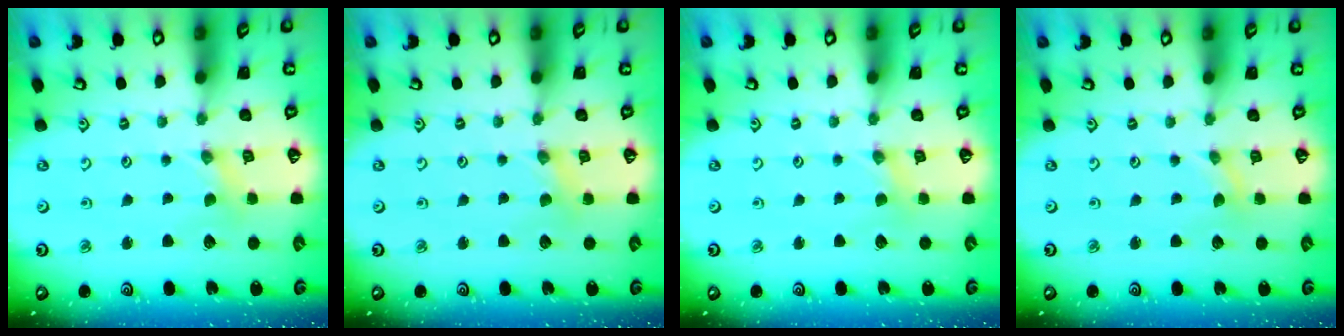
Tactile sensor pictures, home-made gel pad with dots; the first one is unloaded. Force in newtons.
{"total": 1.0, "press": 0.9, "slide": 0.3}
{"total": 1.7, "press": 1.7, "slide": 0.2}
{"total": 0.0}